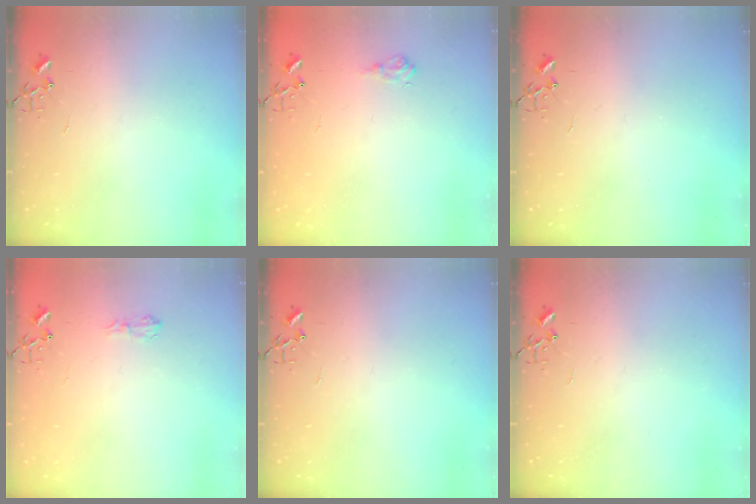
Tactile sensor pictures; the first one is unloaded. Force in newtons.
{"total": 7.3, "press": 7.3, "slide": 0.4}
{"total": 0.0}
{"total": 6.4, "press": 6.4, "slide": 0.8}
{"total": 0.0}
{"total": 0.0}